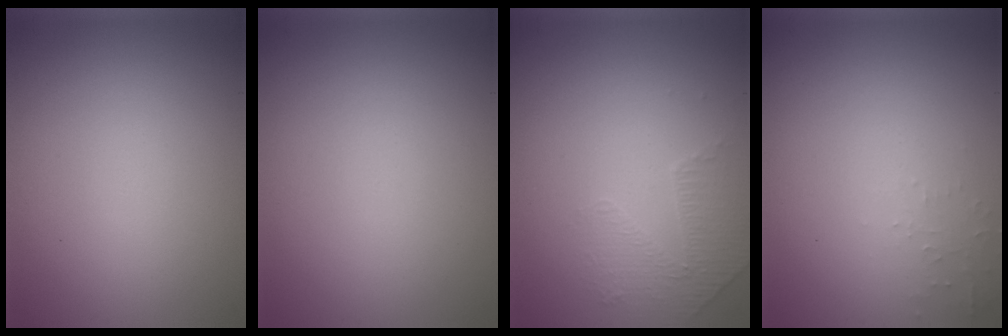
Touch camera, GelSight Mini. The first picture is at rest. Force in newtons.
{"total": 0.0}
{"total": 1.4, "press": 0.9, "slide": 1.1}
{"total": 0.8, "press": 0.7, "slide": 0.1}